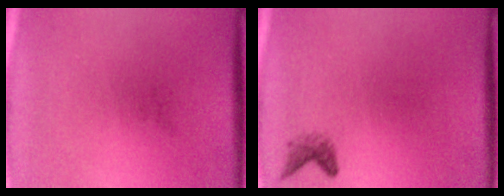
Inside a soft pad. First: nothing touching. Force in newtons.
{"total": 1.3}